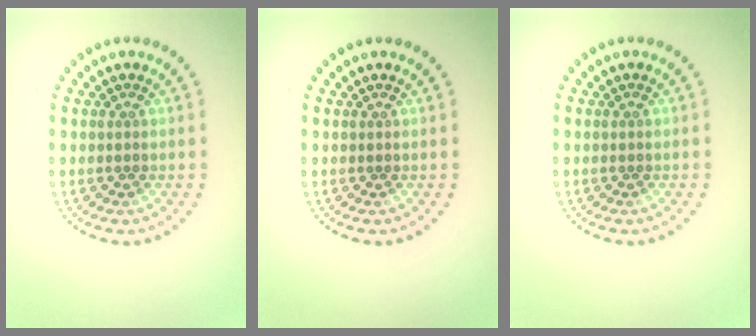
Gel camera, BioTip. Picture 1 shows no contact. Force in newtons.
{"total": 0.0}
{"total": 0.0}